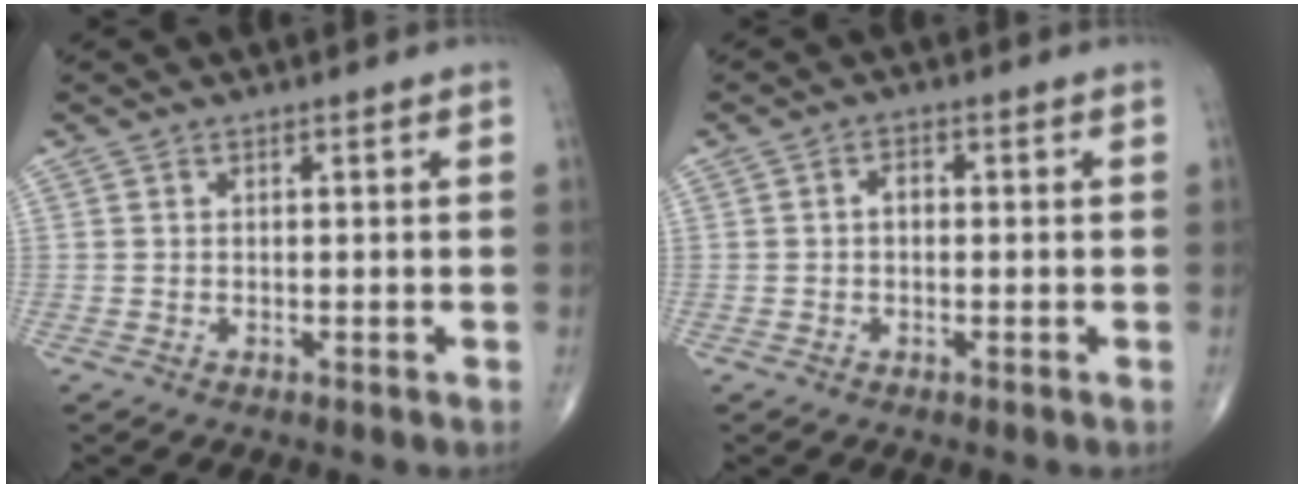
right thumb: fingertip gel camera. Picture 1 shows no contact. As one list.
[{"total": 1.9, "force": [-0.2, 1.3, 1.3], "torque": [-0.012, 0.011, -0.008]}]